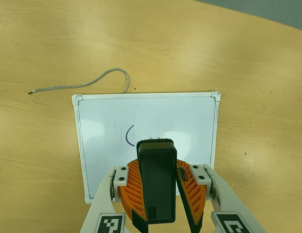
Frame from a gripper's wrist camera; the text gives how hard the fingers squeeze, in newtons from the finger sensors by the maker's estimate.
{"total": 9.8, "left": 9.9, "right": 9.7}